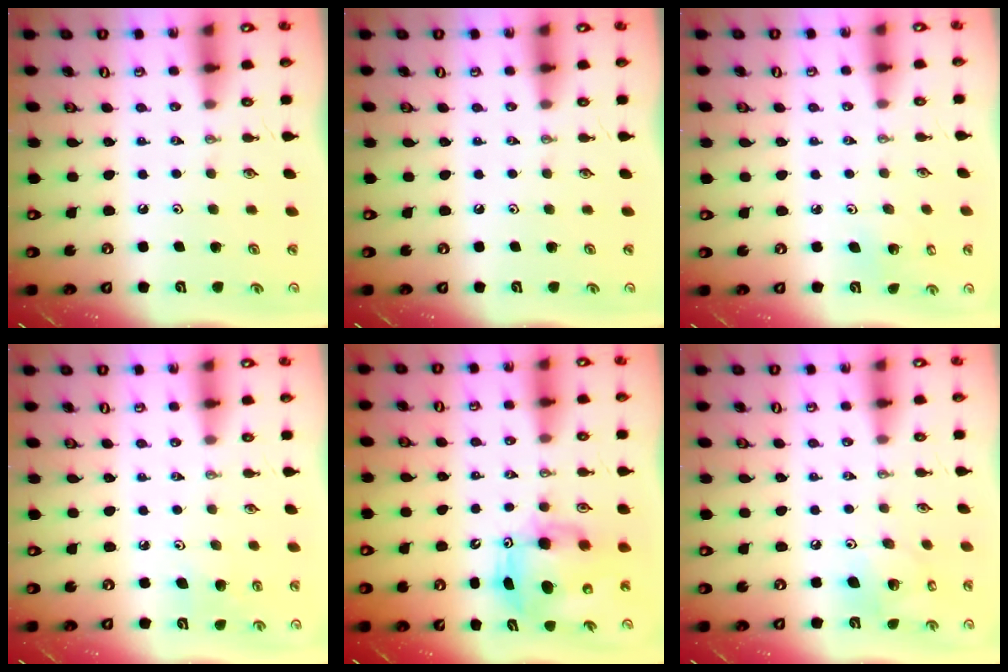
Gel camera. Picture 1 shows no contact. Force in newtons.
{"total": 0.0}
{"total": 2.6, "press": 2.6, "slide": 0.2}
{"total": 5.0, "press": 4.6, "slide": 1.7}
{"total": 8.0, "press": 7.8, "slide": 1.7}
{"total": 9.7, "press": 9.4, "slide": 2.4}